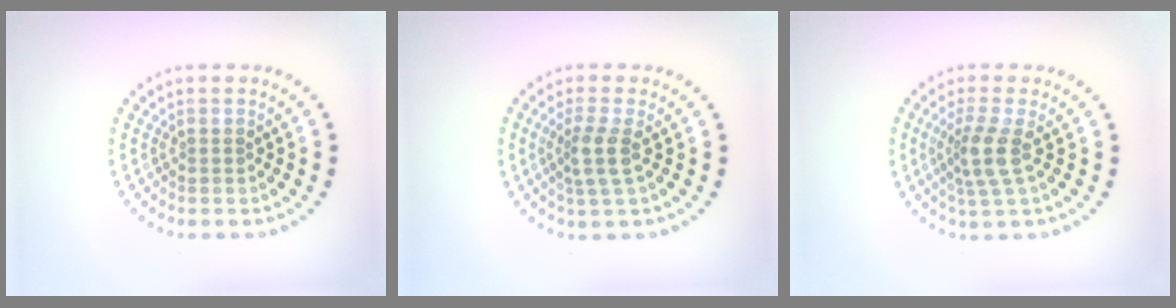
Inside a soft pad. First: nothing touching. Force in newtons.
{"total": 2.5, "press": 2.0, "slide": 1.4}
{"total": 2.9, "press": 2.2, "slide": 1.9}